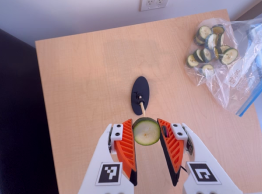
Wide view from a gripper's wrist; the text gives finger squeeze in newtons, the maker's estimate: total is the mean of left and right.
{"total": 8.4, "left": 8.1, "right": 8.7}